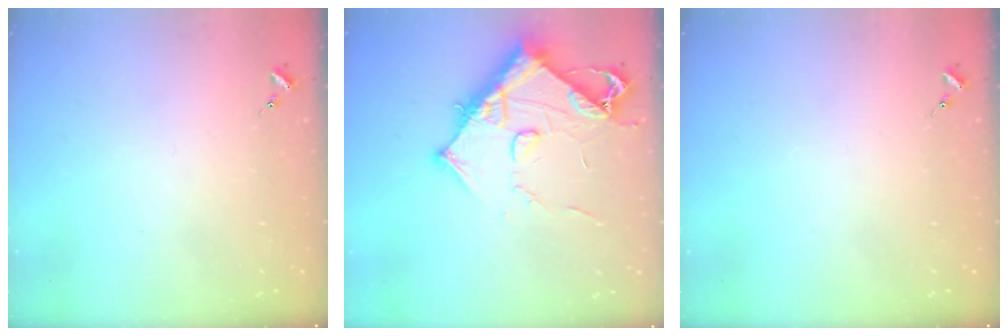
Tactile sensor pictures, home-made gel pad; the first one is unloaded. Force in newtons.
{"total": 13.1, "press": 13.1, "slide": 1.4}
{"total": 0.0}